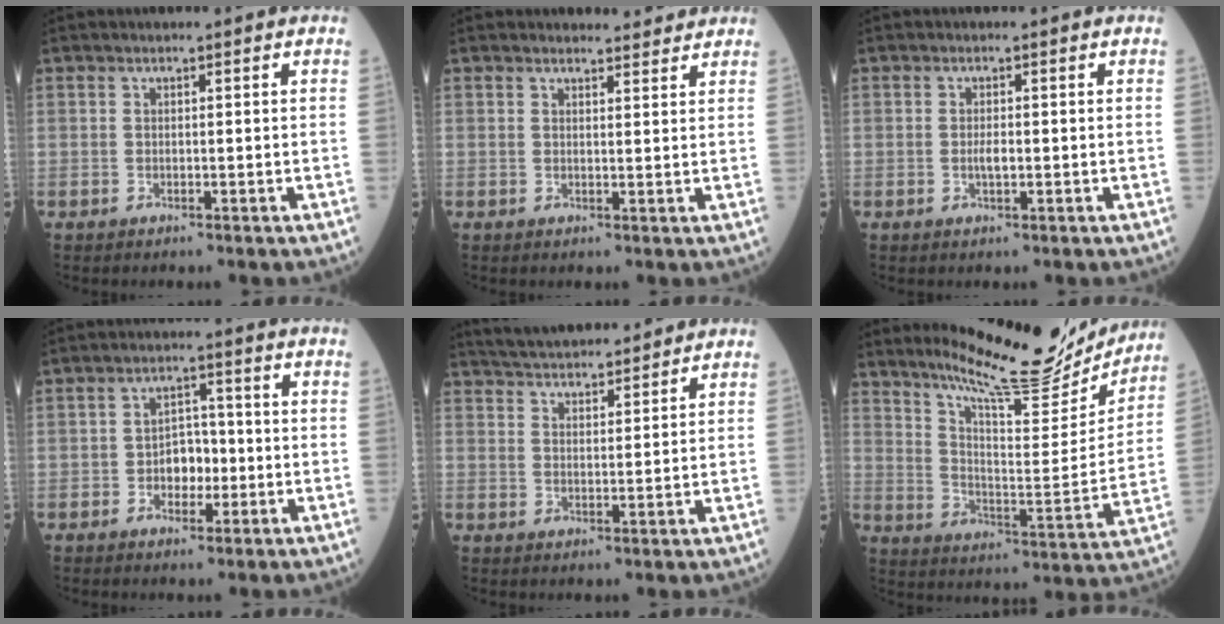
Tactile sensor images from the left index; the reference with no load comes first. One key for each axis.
{"total": 3.4, "fx": 3.3, "fy": 0.9, "fz": 0.0, "tx": -0.004, "ty": -0.003, "tz": 0.033}
{"total": 1.5, "fx": -0.6, "fy": 0.4, "fz": 1.3, "tx": -0.029, "ty": -0.005, "tz": -0.008}
{"total": 4.6, "fx": -1.5, "fy": 3.0, "fz": 3.2, "tx": -0.053, "ty": 0.008, "tz": -0.025}
{"total": 11.8, "fx": 11.0, "fy": 1.9, "fz": 3.7, "tx": -0.064, "ty": 0.020, "tz": 0.170}
{"total": 19.2, "fx": 17.1, "fy": 2.6, "fz": 8.3, "tx": -0.136, "ty": -0.042, "tz": 0.248}